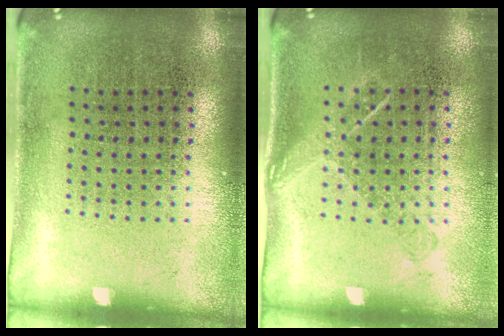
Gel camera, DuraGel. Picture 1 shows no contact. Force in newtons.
{"total": 1.3, "press": 1.0, "slide": 0.8}